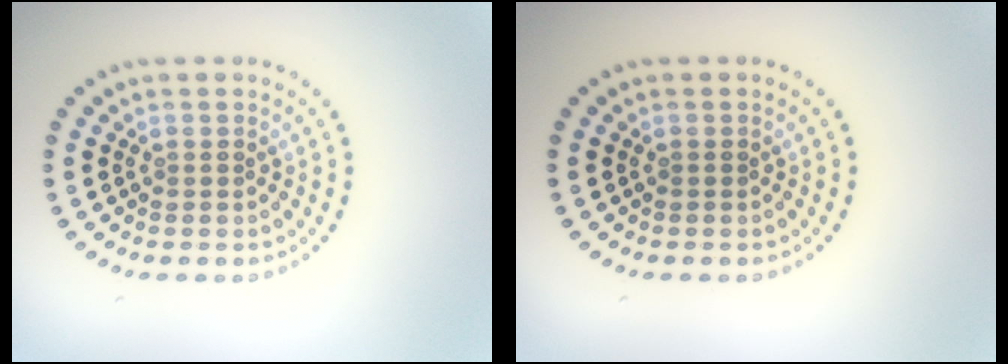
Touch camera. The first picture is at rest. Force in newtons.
{"total": 0.0}